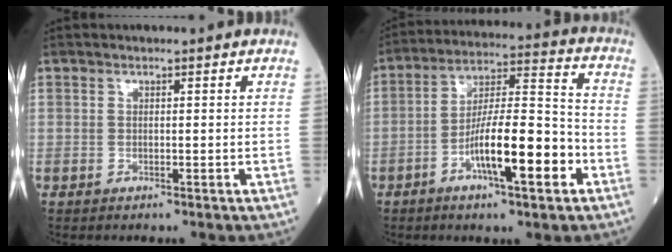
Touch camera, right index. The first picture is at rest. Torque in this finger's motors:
{"motor_torque": [1.85, -0.29, 0.90, 0.21]}